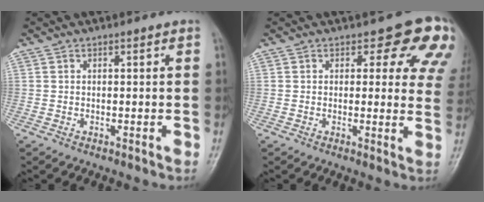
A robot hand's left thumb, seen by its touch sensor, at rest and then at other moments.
{"total": 10.9, "force": [6.7, 5.6, 6.5], "torque": [-0.022, -0.030, 0.052]}